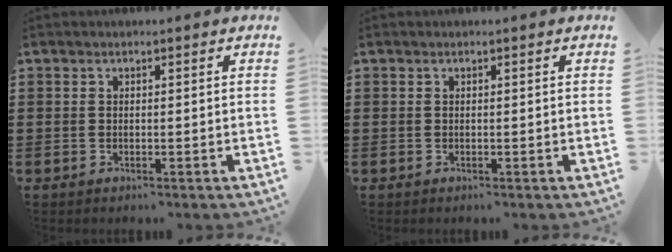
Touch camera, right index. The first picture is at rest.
{"total": 0.0}